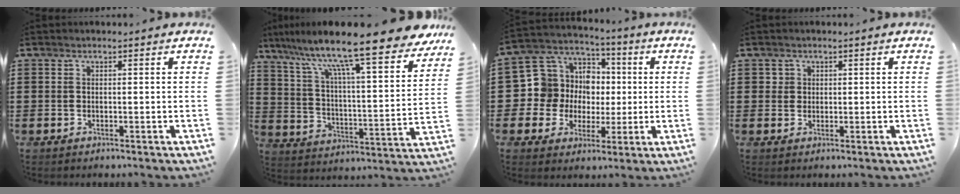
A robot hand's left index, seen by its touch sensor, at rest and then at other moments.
{"total": 13.9, "force": [11.1, 0.9, 8.2], "torque": [-0.182, -0.076, 0.181]}
{"total": 10.5, "force": [1.1, 10.1, 2.4], "torque": [-0.096, -0.010, 0.026]}
{"total": 1.5, "force": [0.6, 1.3, 0.2], "torque": [0.000, 0.002, 0.009]}